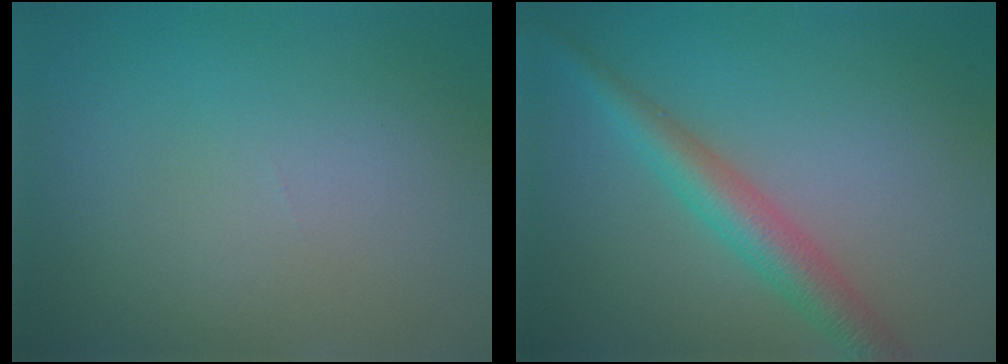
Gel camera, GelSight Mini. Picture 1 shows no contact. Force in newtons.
{"total": 4.0, "press": 4.0, "slide": 0.0}